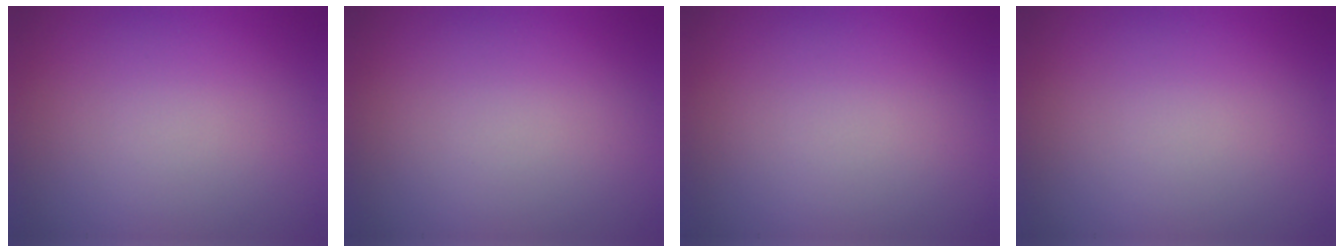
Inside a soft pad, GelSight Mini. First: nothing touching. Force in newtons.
{"total": 0.0}
{"total": 0.0}
{"total": 0.0}